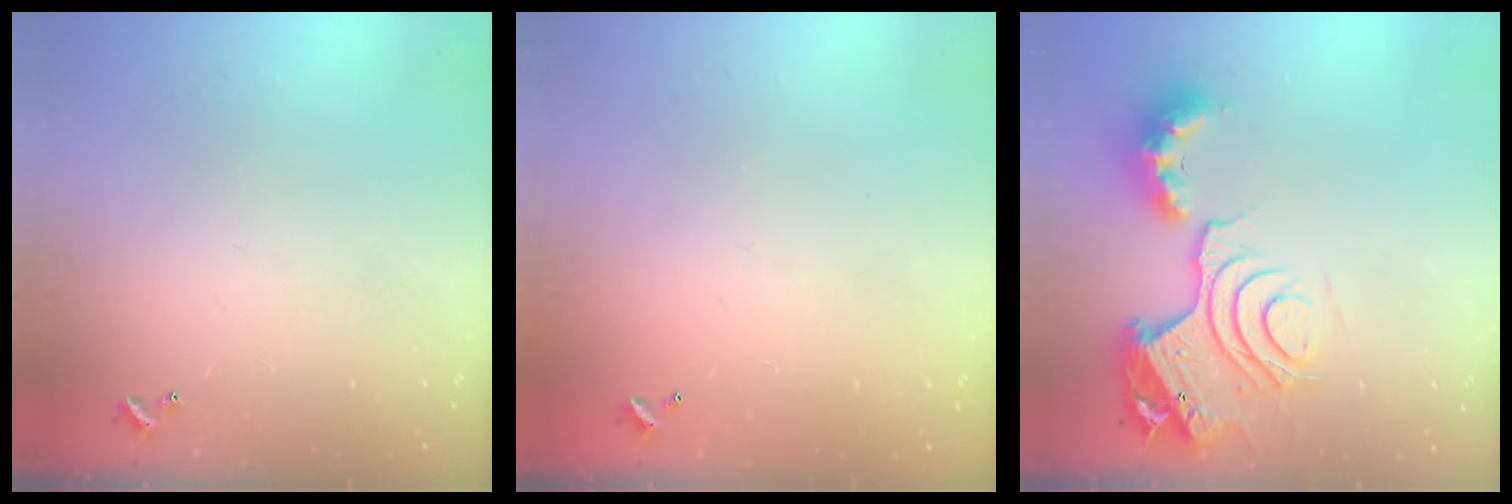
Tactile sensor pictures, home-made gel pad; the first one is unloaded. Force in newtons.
{"total": 2.8, "press": 2.8, "slide": 0.1}
{"total": 14.1, "press": 14.0, "slide": 1.8}